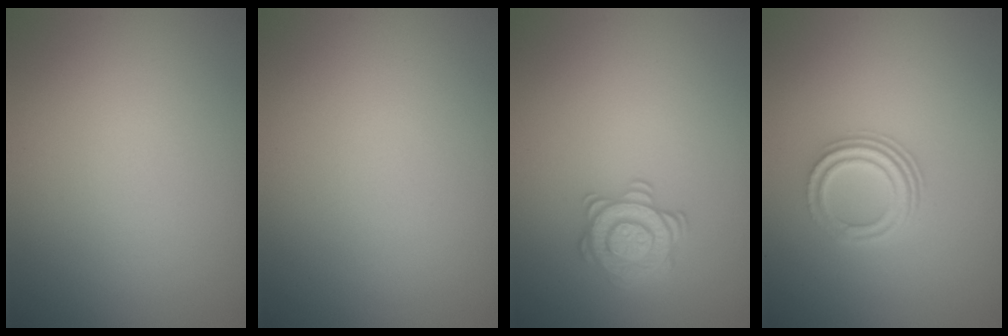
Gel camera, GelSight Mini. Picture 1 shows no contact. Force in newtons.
{"total": 0.0}
{"total": 2.9, "press": 2.9, "slide": 0.1}
{"total": 3.0, "press": 2.2, "slide": 2.0}